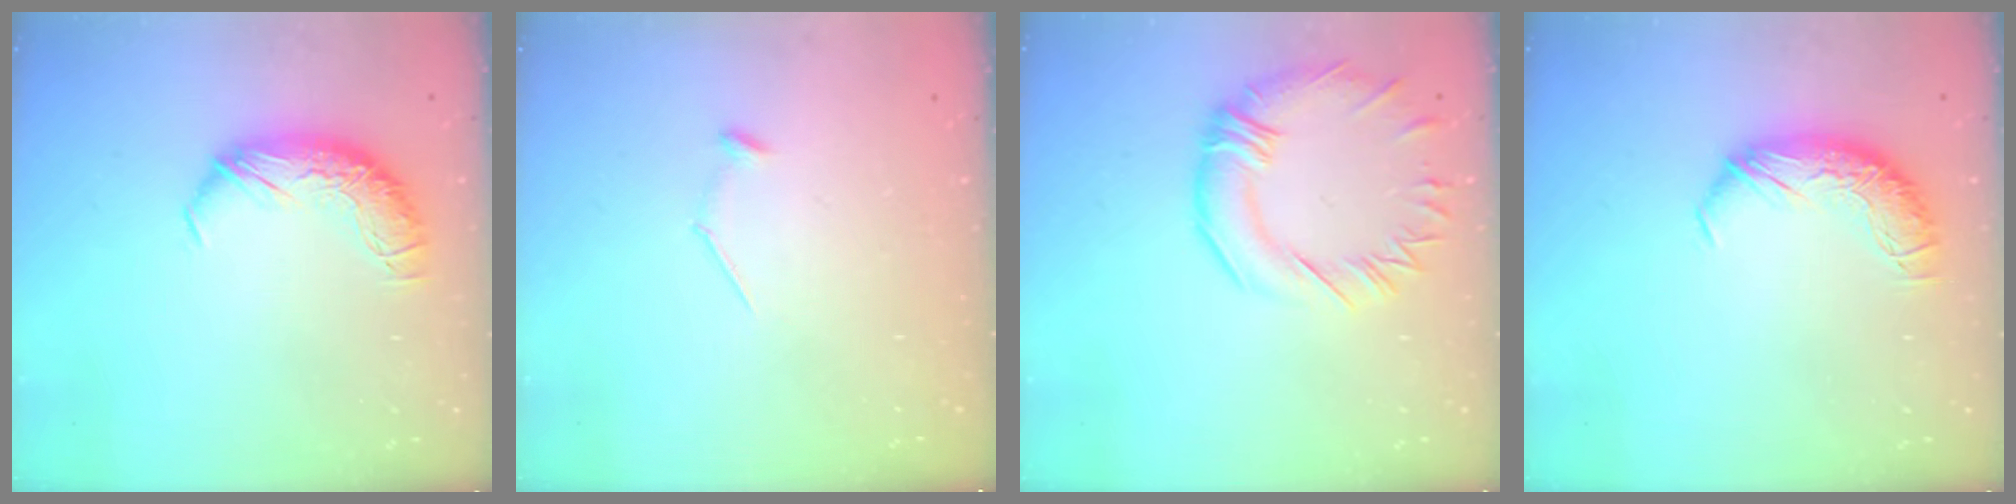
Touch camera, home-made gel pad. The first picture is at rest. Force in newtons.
{"total": 7.9, "press": 7.9, "slide": 0.7}
{"total": 3.6, "press": 3.2, "slide": 1.6}
{"total": 0.0}